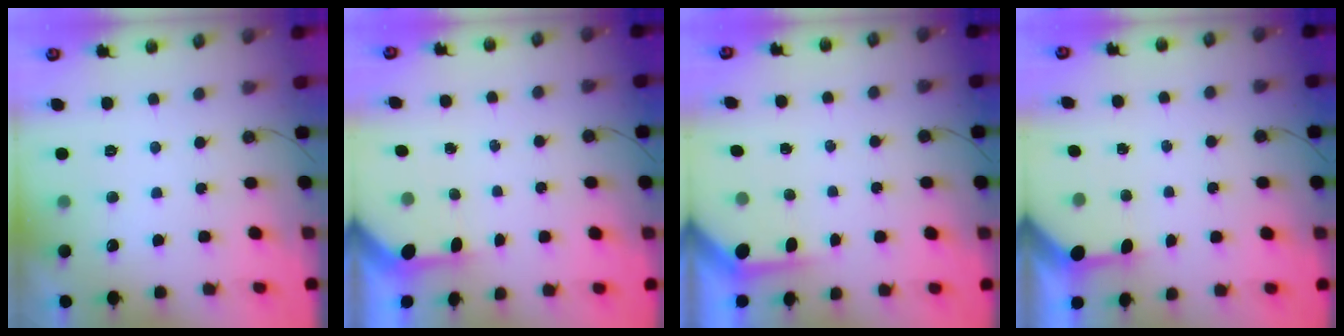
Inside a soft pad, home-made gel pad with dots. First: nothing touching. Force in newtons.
{"total": 2.9, "press": 2.9, "slide": 0.2}
{"total": 3.7, "press": 3.7, "slide": 0.3}
{"total": 3.3, "press": 3.3, "slide": 0.4}